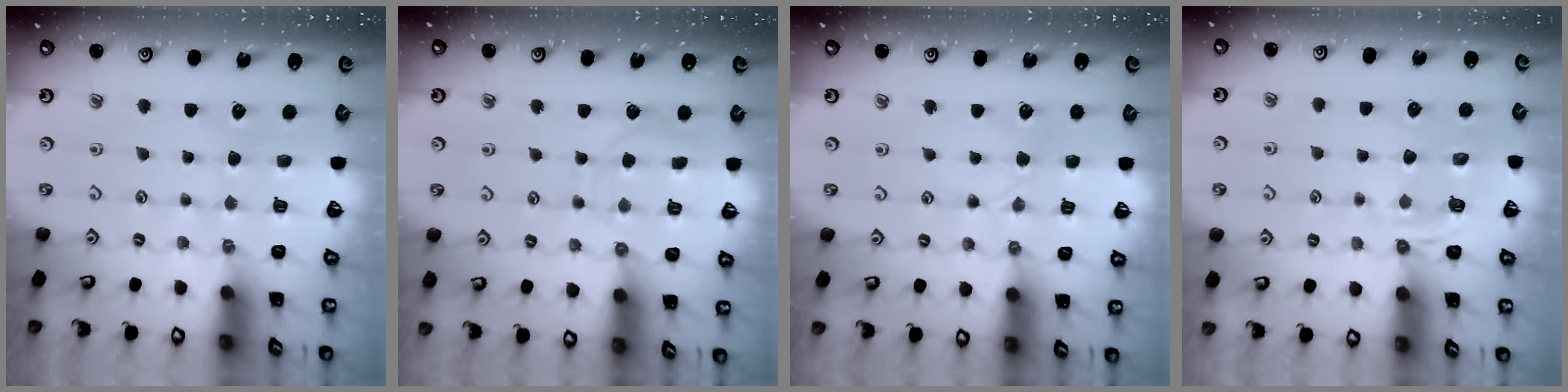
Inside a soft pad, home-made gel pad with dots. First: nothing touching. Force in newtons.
{"total": 6.9, "press": 6.8, "slide": 0.8}
{"total": 2.0, "press": 2.0, "slide": 0.2}
{"total": 5.0, "press": 4.5, "slide": 2.3}